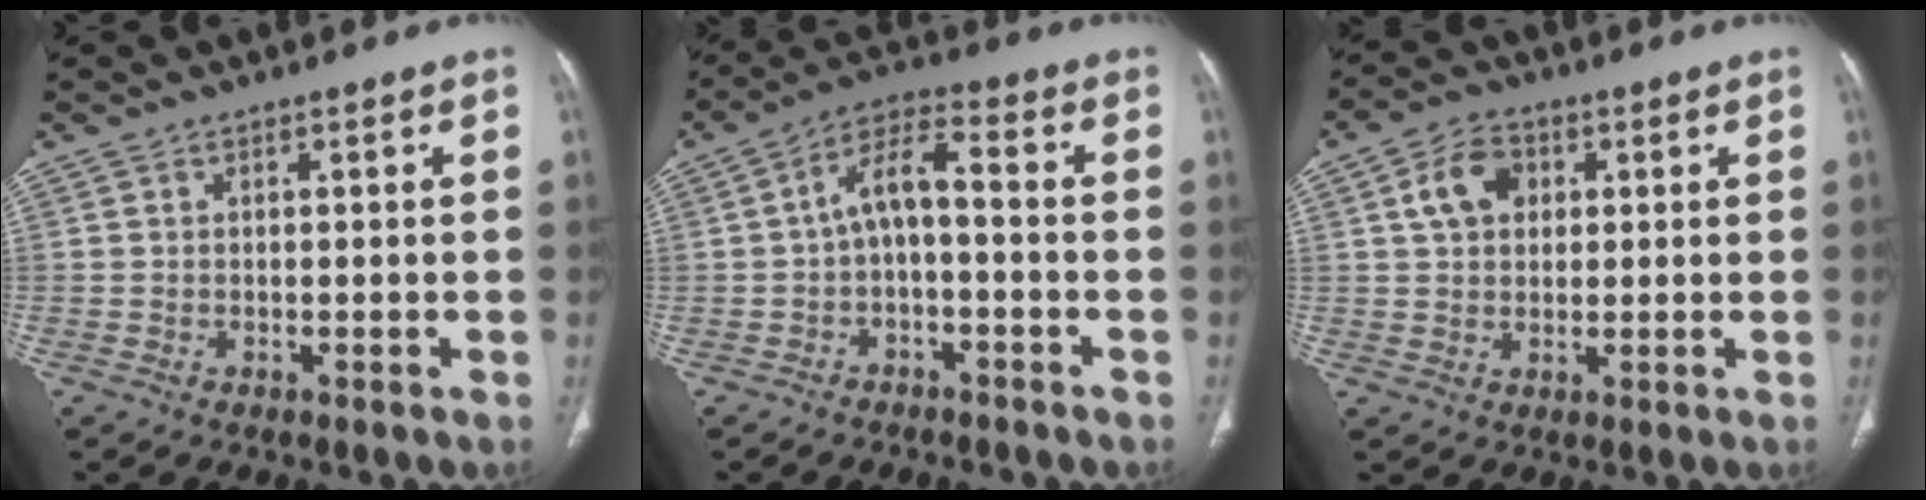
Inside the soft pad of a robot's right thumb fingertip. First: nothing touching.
{"total": 6.8, "force": [-1.4, 3.0, 6.0], "torque": [-0.110, 0.045, -0.031]}
{"total": 7.3, "force": [2.1, 5.3, 4.5], "torque": [-0.067, 0.006, 0.032]}